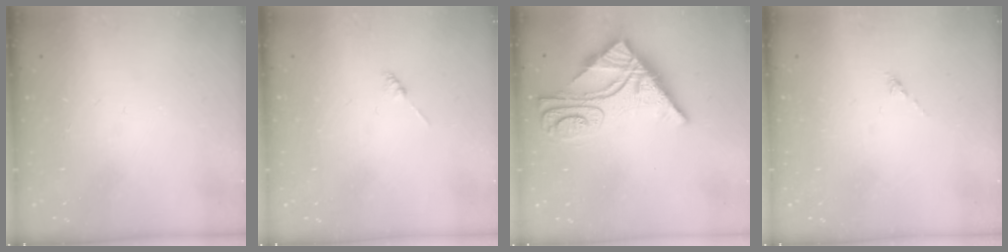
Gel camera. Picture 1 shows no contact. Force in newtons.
{"total": 0.0}
{"total": 15.2, "press": 15.1, "slide": 1.6}
{"total": 0.0}